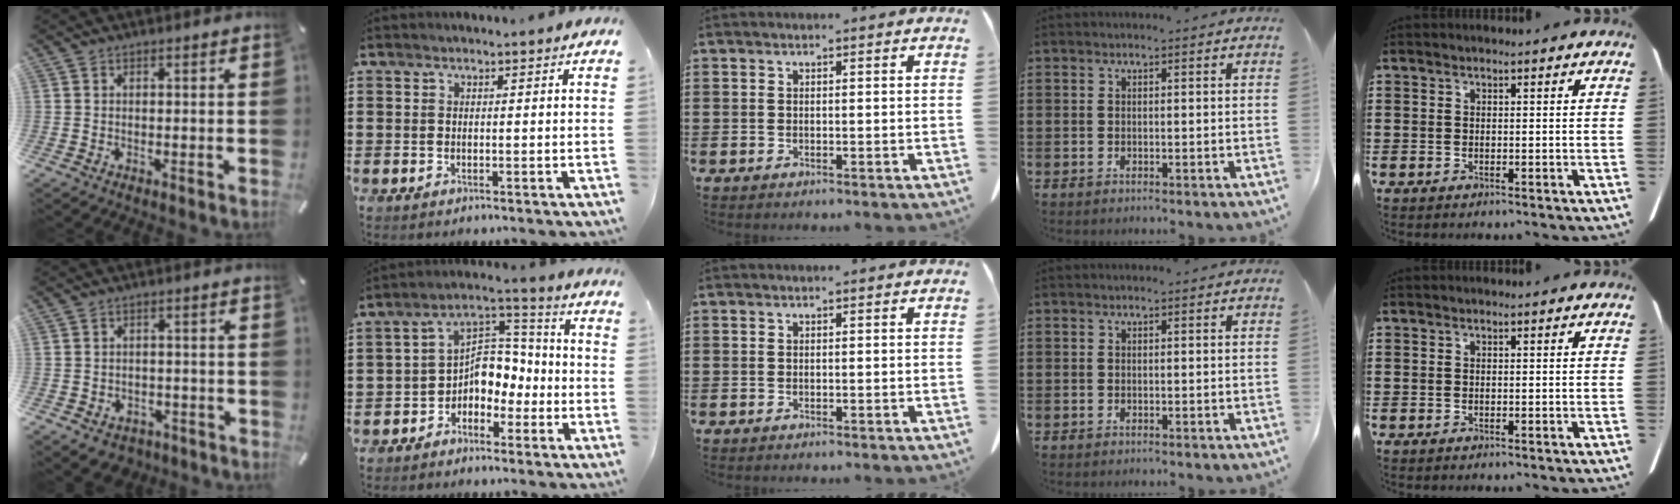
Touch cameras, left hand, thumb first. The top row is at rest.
{"thumb": {"total": 4.3, "force": [-2.8, 2.9, 1.3], "torque": [-0.024, 0.018, -0.054]}, "index": {"total": 5.8, "force": [-2.1, 4.7, 2.6], "torque": [-0.059, 0.005, -0.046]}}